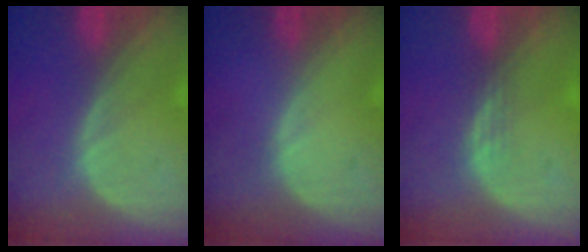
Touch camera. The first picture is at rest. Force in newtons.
{"total": 0.0}
{"total": 1.4, "press": 1.1, "slide": 0.9}